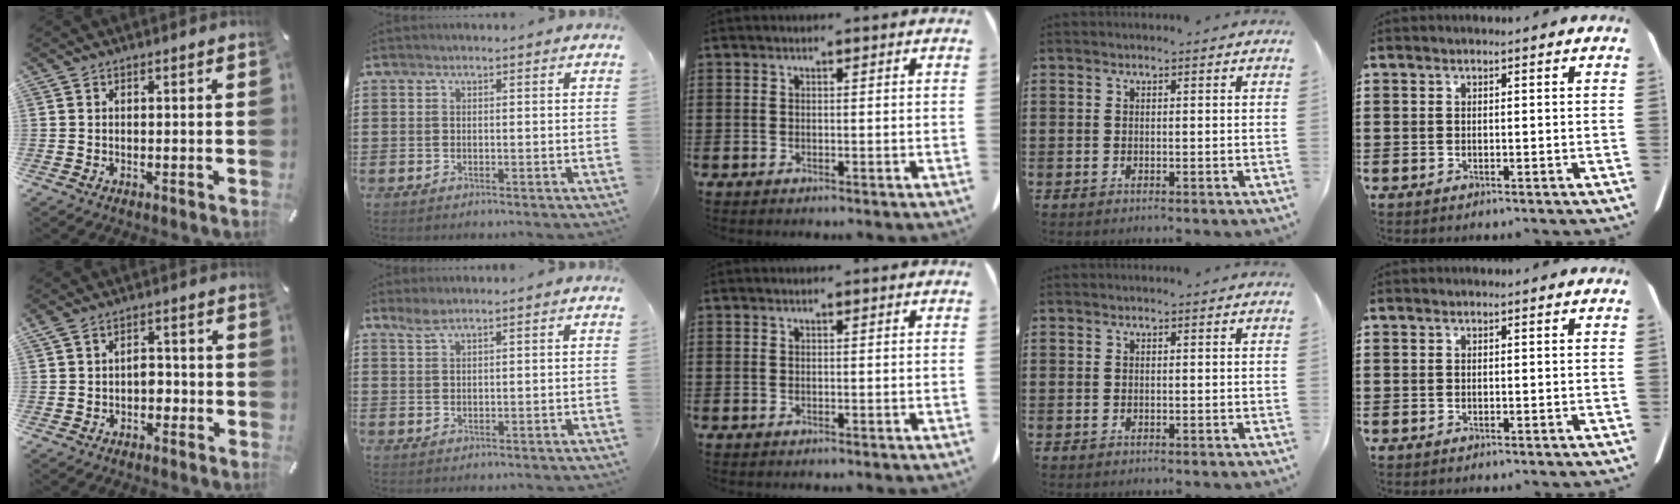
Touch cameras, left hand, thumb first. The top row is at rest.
{"thumb": {"total": 3.8, "force": [-1.4, 2.7, 2.3], "torque": [-0.035, 0.010, -0.030]}, "index": {"total": 1.9, "force": [1.5, 0.4, 1.1], "torque": [-0.025, 0.001, 0.029]}}